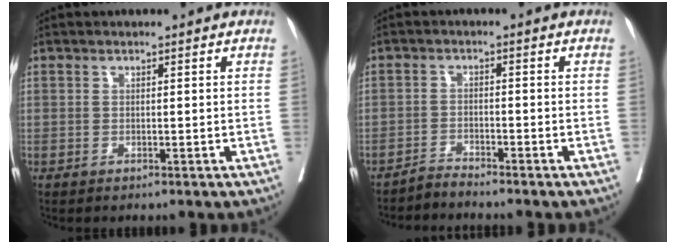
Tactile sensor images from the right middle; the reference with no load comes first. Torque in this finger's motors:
{"motor_torque": [-0.03, 0.05, -0.02, 0.01]}